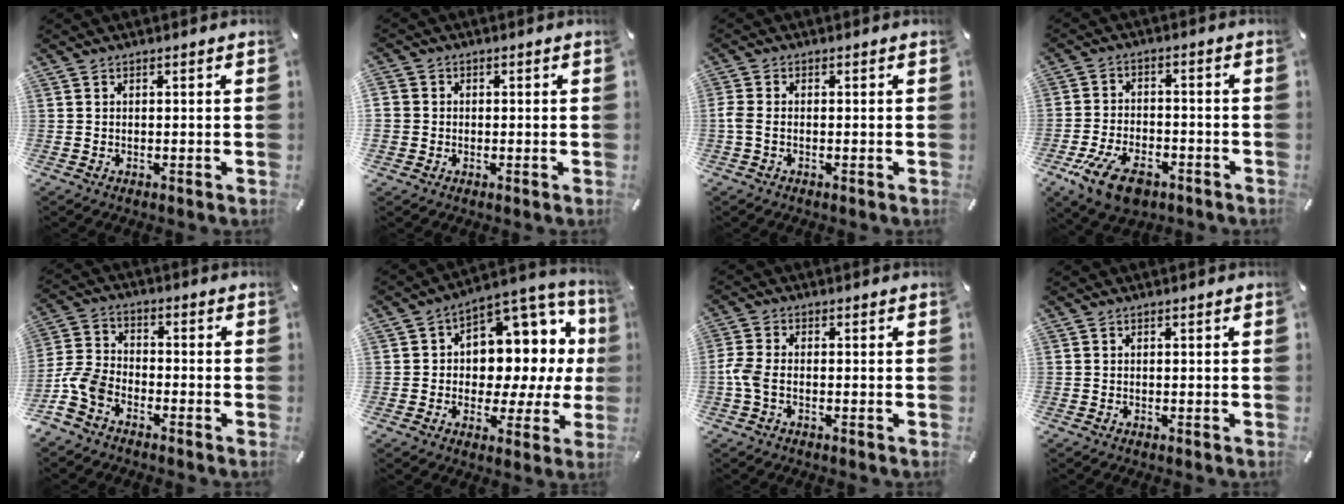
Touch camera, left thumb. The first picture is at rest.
{"total": 3.6, "force": [-0.2, 3.5, 0.2], "torque": [-0.006, 0.010, -0.003]}
{"total": 2.4, "force": [-0.6, 1.2, 2.0], "torque": [-0.050, 0.000, -0.014]}
{"total": 10.9, "force": [-6.0, 5.9, 7.0], "torque": [-0.142, 0.027, -0.107]}
{"total": 8.2, "force": [-5.4, 5.0, 3.5], "torque": [-0.086, 0.021, -0.107]}
{"total": 10.9, "force": [2.2, 8.9, 5.9], "torque": [-0.060, -0.046, 0.043]}
{"total": 4.2, "force": [-1.3, 2.1, 3.4], "torque": [-0.083, 0.000, -0.028]}
{"total": 0.0}